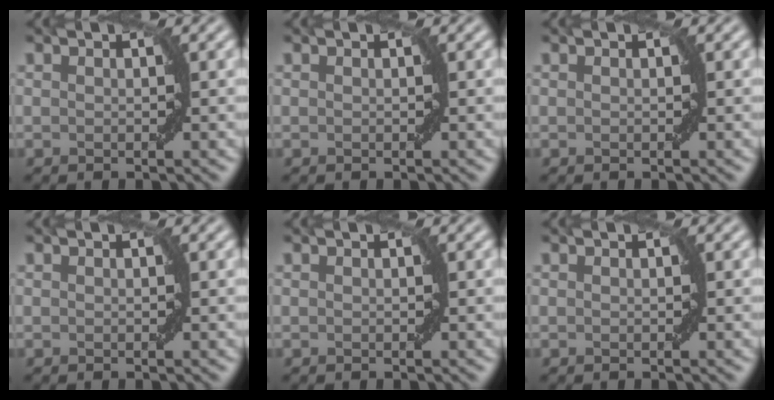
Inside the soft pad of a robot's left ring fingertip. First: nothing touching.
{"total": 0.0}
{"total": 0.0}
{"total": 0.0}
{"total": 0.0}
{"total": 0.0}